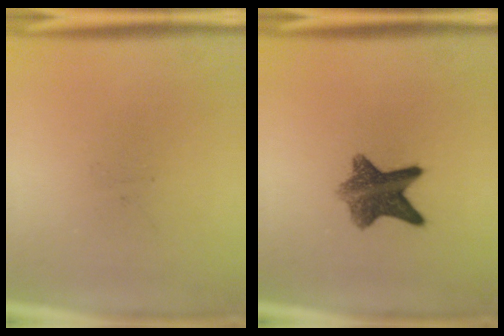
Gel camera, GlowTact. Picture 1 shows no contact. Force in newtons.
{"total": 8.4}